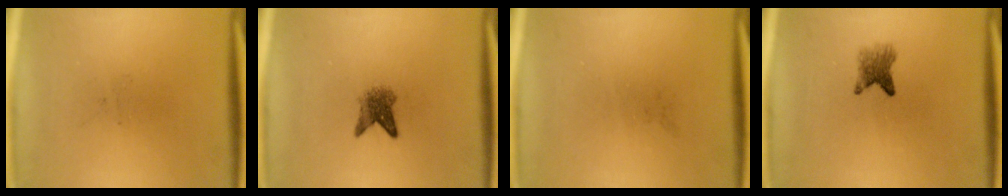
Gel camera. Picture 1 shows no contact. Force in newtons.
{"total": 3.2}
{"total": 0.0}
{"total": 2.9}